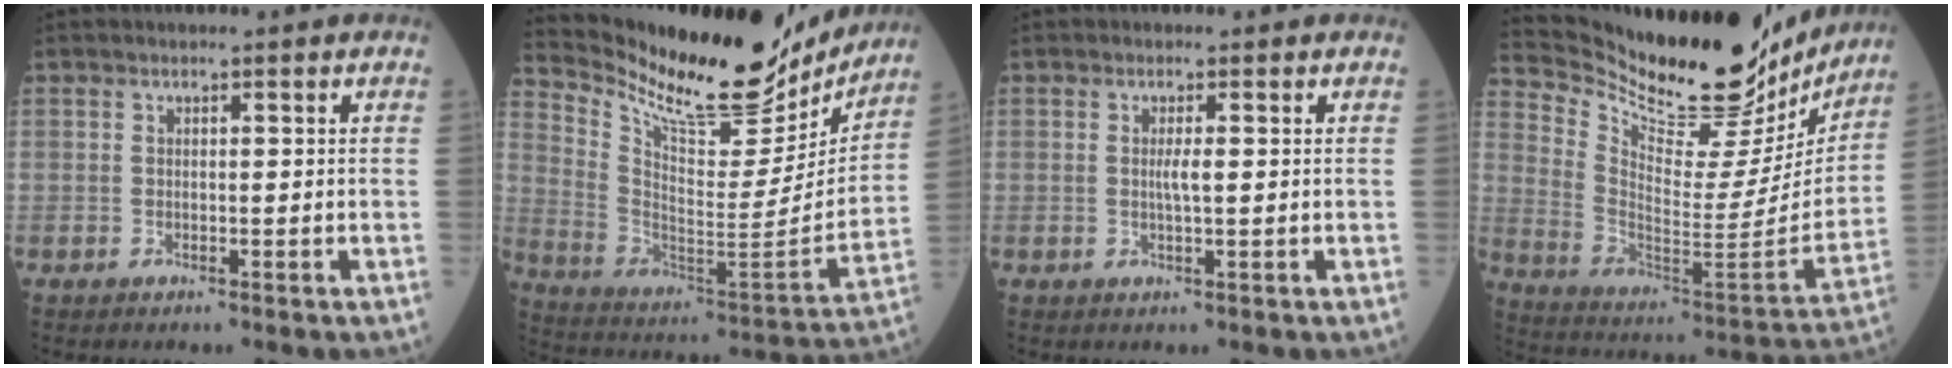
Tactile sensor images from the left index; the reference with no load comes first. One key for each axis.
{"total": 23.5, "fx": 20.8, "fy": 5.6, "fz": 9.4, "tx": -0.172, "ty": -0.043, "tz": 0.319}
{"total": 1.5, "fx": -0.2, "fy": 0.0, "fz": 1.4, "tx": -0.032, "ty": -0.004, "tz": -0.005}
{"total": 26.0, "fx": 23.2, "fy": 5.7, "fz": 10.3, "tx": -0.178, "ty": -0.057, "tz": 0.337}